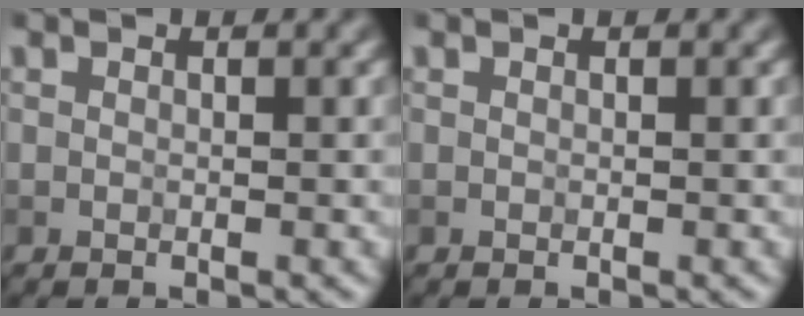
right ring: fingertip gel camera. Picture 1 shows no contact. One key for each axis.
{"total": 0.0}